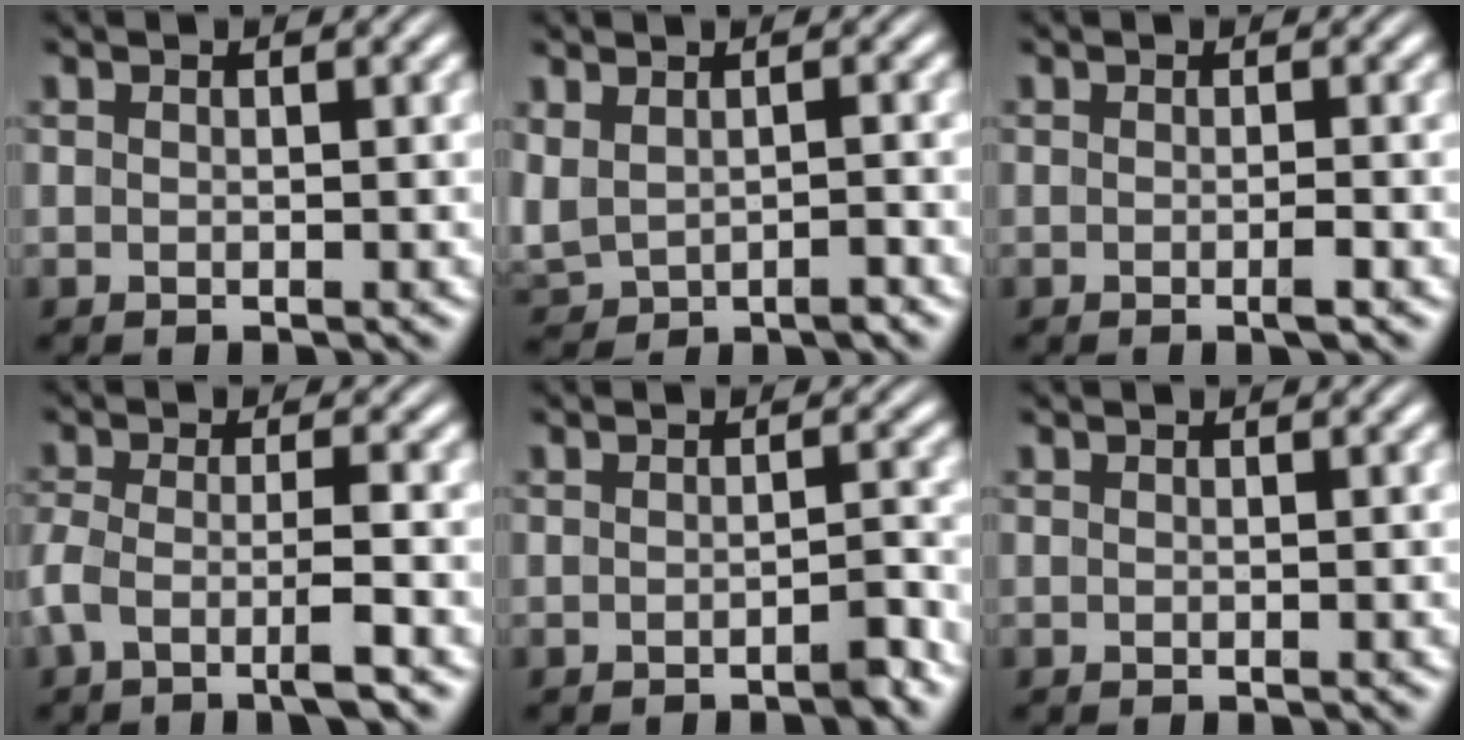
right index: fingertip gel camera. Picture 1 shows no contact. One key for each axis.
{"total": 3.7, "fx": 0.0, "fy": 3.1, "fz": 2.1, "tx": -0.069, "ty": -0.012, "tz": 0.013}
{"total": 0.8, "fx": -0.4, "fy": -0.1, "fz": 0.6, "tx": -0.009, "ty": 0.004, "tz": -0.010}
{"total": 4.1, "fx": -1.7, "fy": 1.8, "fz": 3.2, "tx": -0.077, "ty": -0.019, "tz": -0.024}
{"total": 1.4, "fx": -1.3, "fy": 0.0, "fz": 0.6, "tx": -0.009, "ty": 0.000, "tz": -0.024}
{"total": 0.0}